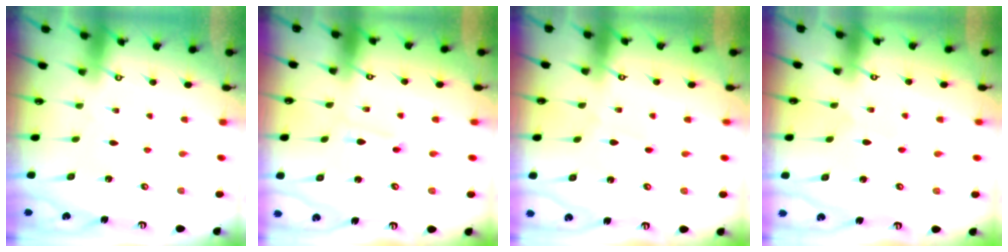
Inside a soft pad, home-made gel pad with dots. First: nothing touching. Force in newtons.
{"total": 1.0, "press": 1.0, "slide": 0.1}
{"total": 1.6, "press": 1.6, "slide": 0.1}
{"total": 2.8, "press": 2.8, "slide": 0.2}